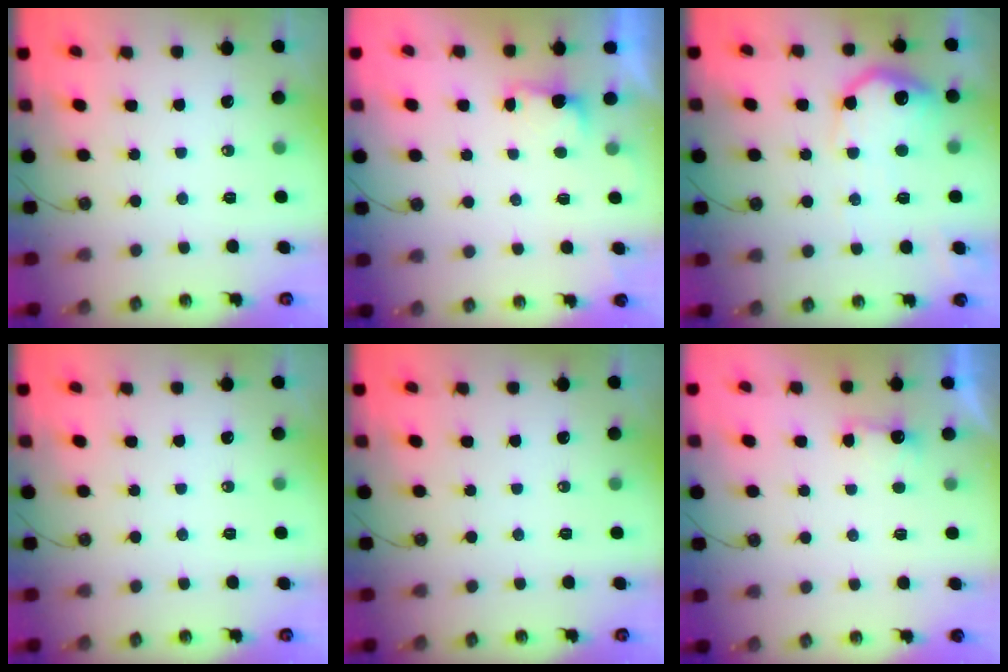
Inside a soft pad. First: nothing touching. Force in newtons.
{"total": 2.6, "press": 2.4, "slide": 0.9}
{"total": 16.7, "press": 16.6, "slide": 0.9}
{"total": 0.0}
{"total": 0.0}
{"total": 2.3, "press": 2.1, "slide": 0.9}